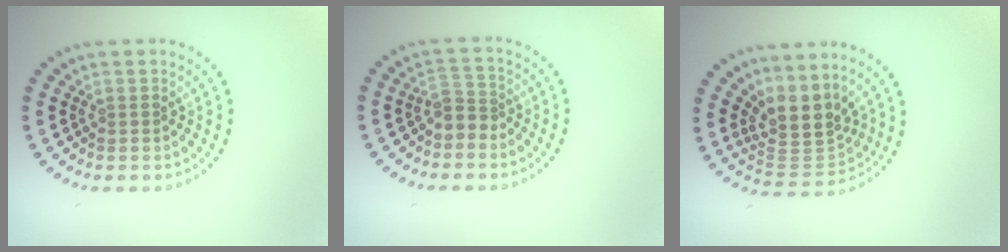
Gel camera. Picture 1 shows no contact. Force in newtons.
{"total": 2.1, "press": 1.6, "slide": 1.3}
{"total": 4.2, "press": 3.1, "slide": 2.8}